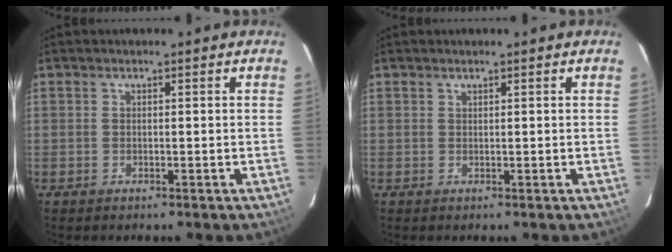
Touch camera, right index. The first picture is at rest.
{"total": 0.0}